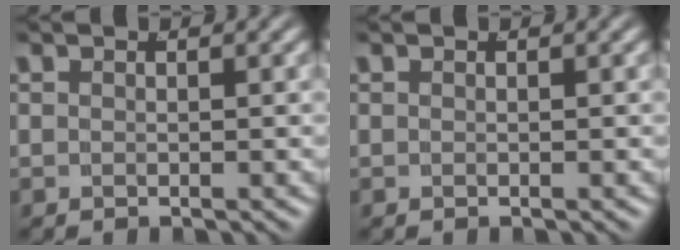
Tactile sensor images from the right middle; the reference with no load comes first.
{"total": 0.0}